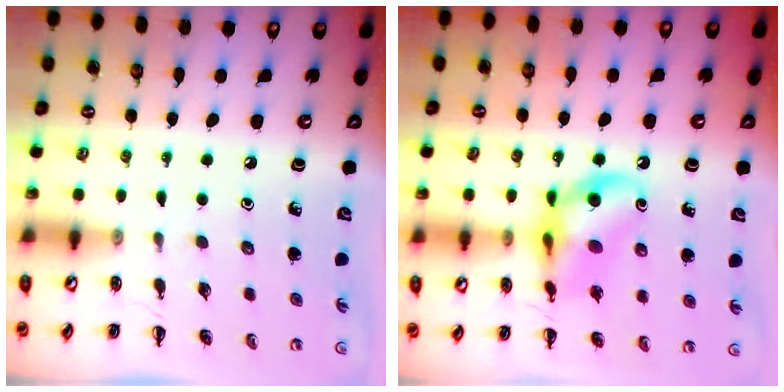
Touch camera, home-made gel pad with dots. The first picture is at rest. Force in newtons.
{"total": 12.6, "press": 12.4, "slide": 2.3}